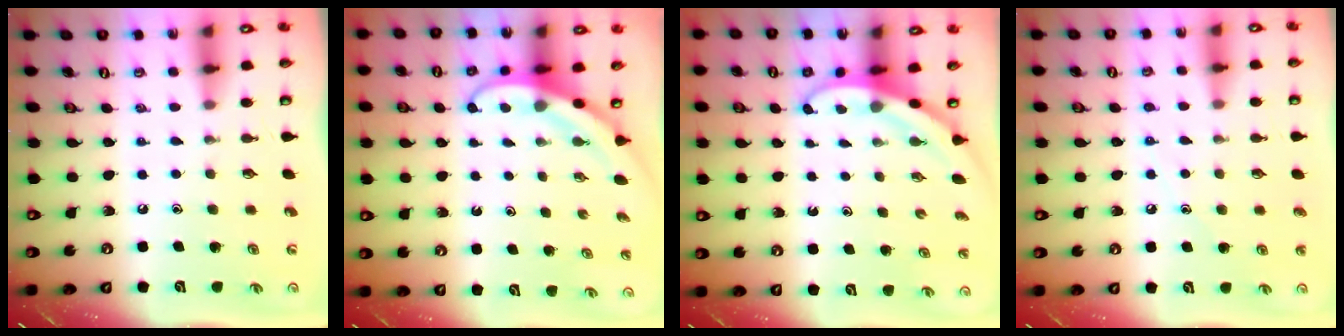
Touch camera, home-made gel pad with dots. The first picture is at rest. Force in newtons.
{"total": 3.9, "press": 3.9, "slide": 0.3}
{"total": 3.2, "press": 3.2, "slide": 0.1}
{"total": 6.5, "press": 6.4, "slide": 0.8}